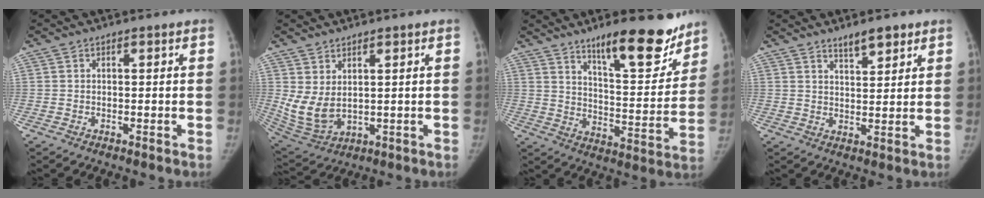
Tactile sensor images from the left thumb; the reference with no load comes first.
{"total": 7.8, "force": [2.0, 4.4, 6.2], "torque": [-0.124, -0.017, 0.061]}
{"total": 17.8, "force": [12.7, 5.0, 11.4], "torque": [-0.115, -0.089, 0.195]}
{"total": 4.7, "force": [3.6, 1.4, 2.6], "torque": [-0.030, -0.028, 0.058]}